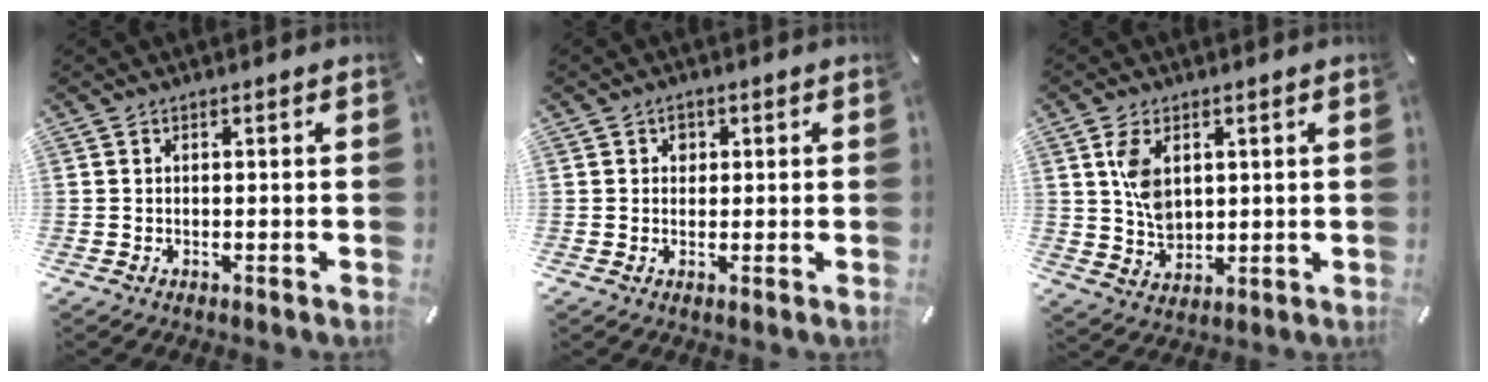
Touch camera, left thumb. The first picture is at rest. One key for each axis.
{"total": 1.9, "fx": 0.4, "fy": 1.7, "fz": 0.6, "tx": 0.002, "ty": 0.001, "tz": 0.001}
{"total": 7.7, "fx": 2.3, "fy": 5.4, "fz": 5.0, "tx": -0.095, "ty": -0.004, "tz": 0.039}